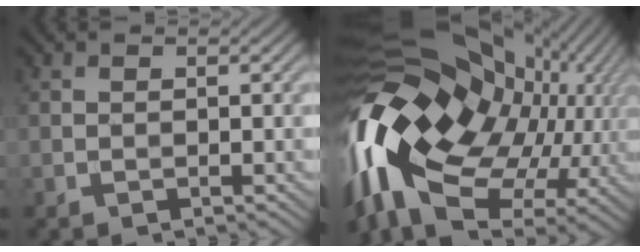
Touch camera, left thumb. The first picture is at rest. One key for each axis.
{"total": 19.8, "fx": -1.4, "fy": 12.1, "fz": 15.7, "tx": -0.328, "ty": -0.049, "tz": -0.001}